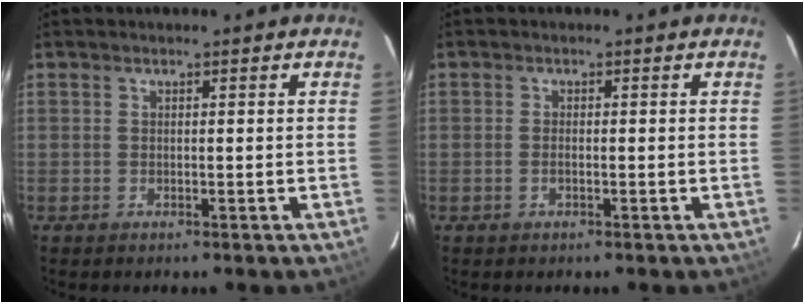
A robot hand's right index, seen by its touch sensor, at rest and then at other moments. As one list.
[{"total": 1.1, "force": [-0.4, 0.5, 0.9], "torque": [-0.021, 0.001, -0.009]}]